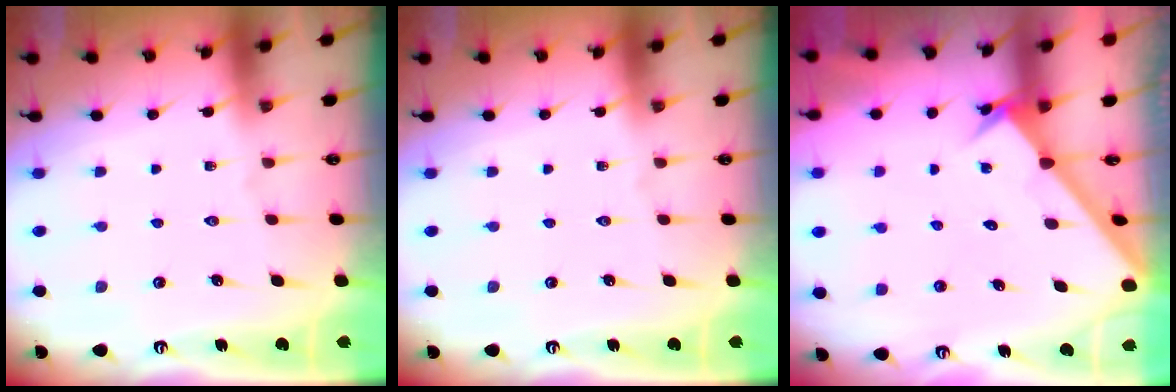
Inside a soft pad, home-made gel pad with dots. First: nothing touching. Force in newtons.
{"total": 0.0}
{"total": 1.8, "press": 1.8, "slide": 0.2}